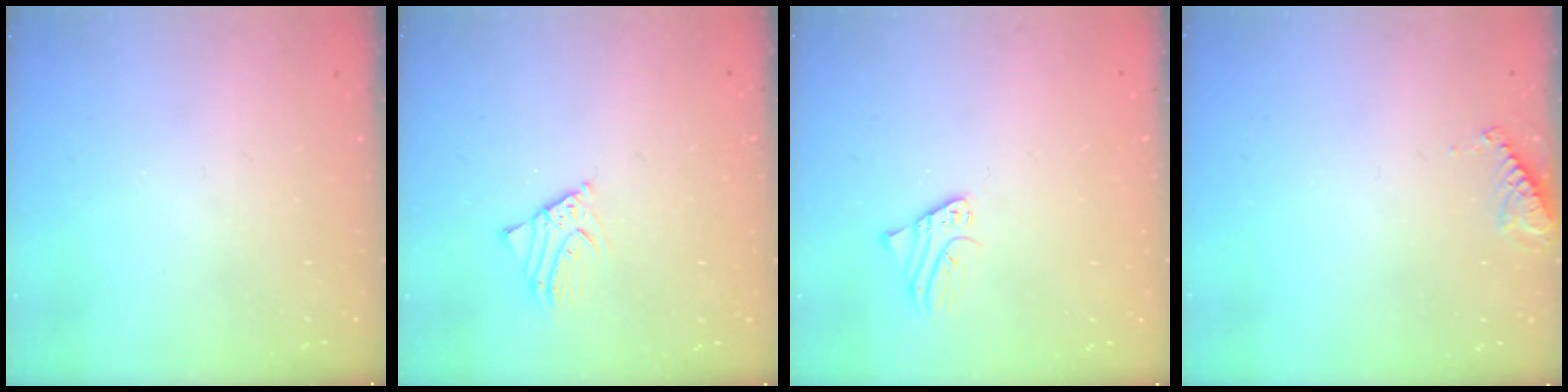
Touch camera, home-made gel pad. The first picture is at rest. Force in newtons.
{"total": 2.1, "press": 2.1, "slide": 0.1}
{"total": 1.9, "press": 1.9, "slide": 0.1}
{"total": 8.5, "press": 8.5, "slide": 0.6}